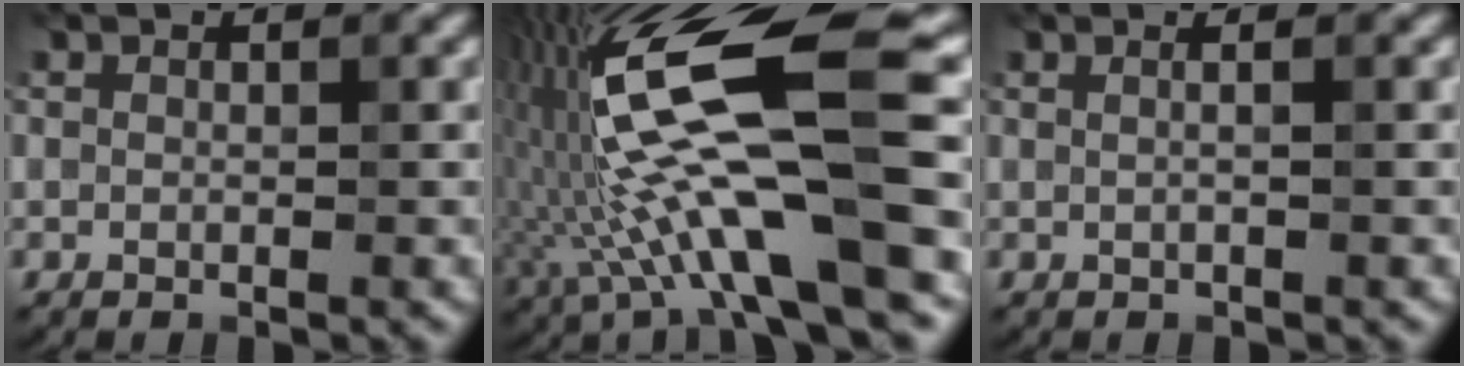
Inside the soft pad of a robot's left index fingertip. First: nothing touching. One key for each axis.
{"total": 15.1, "fx": -0.5, "fy": 3.7, "fz": 14.6, "tx": -0.281, "ty": 0.019, "tz": -0.010}
{"total": 2.0, "fx": 0.6, "fy": 1.0, "fz": 1.6, "tx": -0.003, "ty": 0.001, "tz": -0.017}